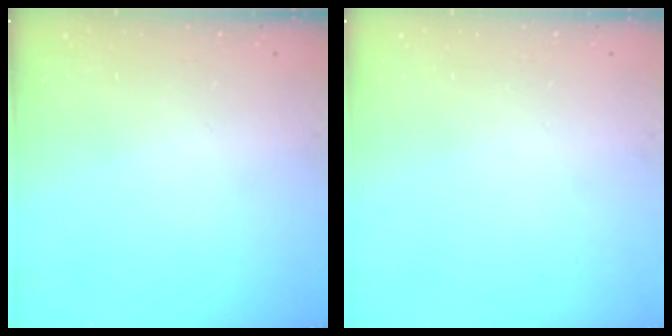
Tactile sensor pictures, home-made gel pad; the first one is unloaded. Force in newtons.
{"total": 0.0}